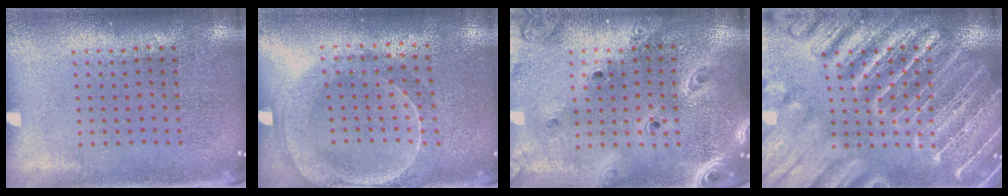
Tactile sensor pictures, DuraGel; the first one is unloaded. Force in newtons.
{"total": 1.9, "press": 1.8, "slide": 0.6}
{"total": 3.0, "press": 2.5, "slide": 1.6}
{"total": 6.2, "press": 6.1, "slide": 0.7}